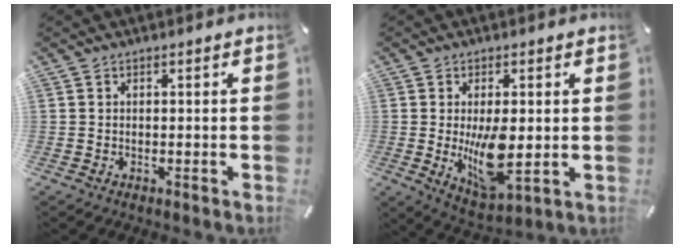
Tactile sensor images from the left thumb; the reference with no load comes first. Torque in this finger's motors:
{"motor_torque": [0.81, 1.15, 0.43, 0.36, 0.14]}